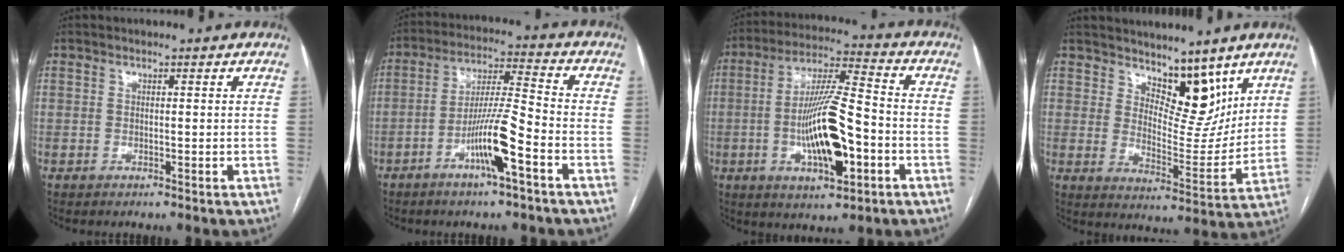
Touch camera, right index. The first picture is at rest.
{"total": 10.0, "force": [-4.7, 0.4, 8.9], "torque": [-0.170, 0.006, -0.086]}
{"total": 14.5, "force": [-3.7, 3.3, 13.6], "torque": [-0.253, 0.003, -0.062]}
{"total": 9.4, "force": [6.9, 4.2, 4.9], "torque": [-0.064, -0.009, 0.122]}